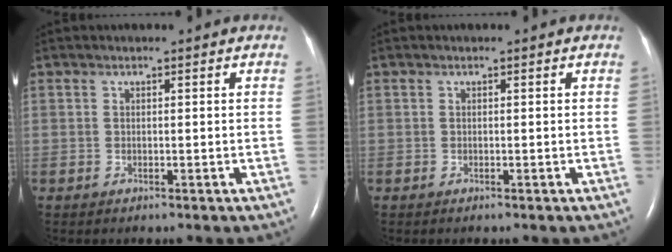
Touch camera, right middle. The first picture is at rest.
{"total": 0.0}